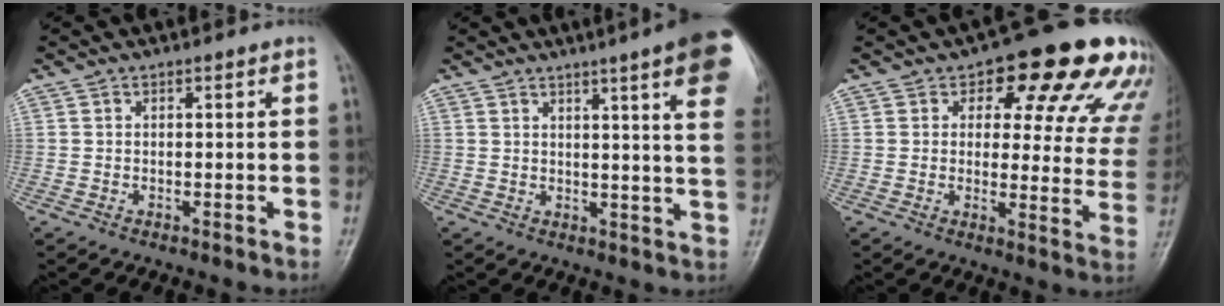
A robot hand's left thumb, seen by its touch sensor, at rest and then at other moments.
{"total": 16.1, "force": [8.6, 1.5, 13.5], "torque": [-0.153, -0.020, 0.089]}
{"total": 19.6, "force": [11.7, 9.2, 12.8], "torque": [-0.101, -0.033, 0.126]}